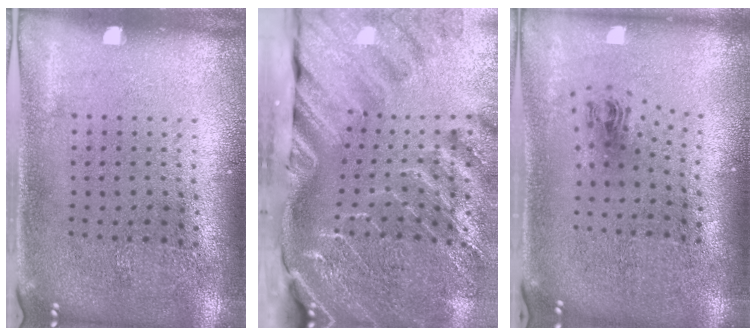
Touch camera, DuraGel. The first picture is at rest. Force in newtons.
{"total": 4.4, "press": 3.3, "slide": 3.0}
{"total": 0.9, "press": 0.4, "slide": 0.8}